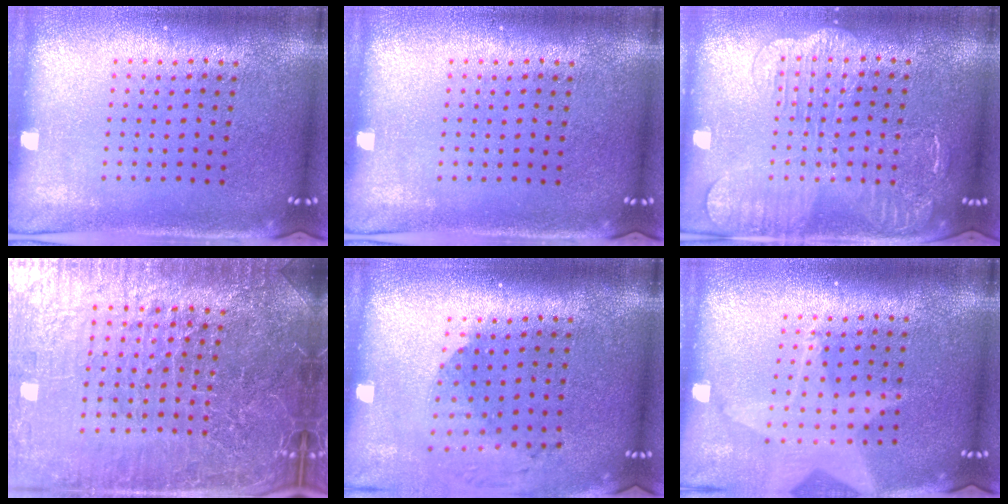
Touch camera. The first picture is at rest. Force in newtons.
{"total": 0.0}
{"total": 2.2, "press": 2.1, "slide": 0.4}
{"total": 6.3, "press": 5.7, "slide": 2.7}
{"total": 1.8, "press": 1.4, "slide": 1.1}
{"total": 2.0, "press": 1.6, "slide": 1.2}